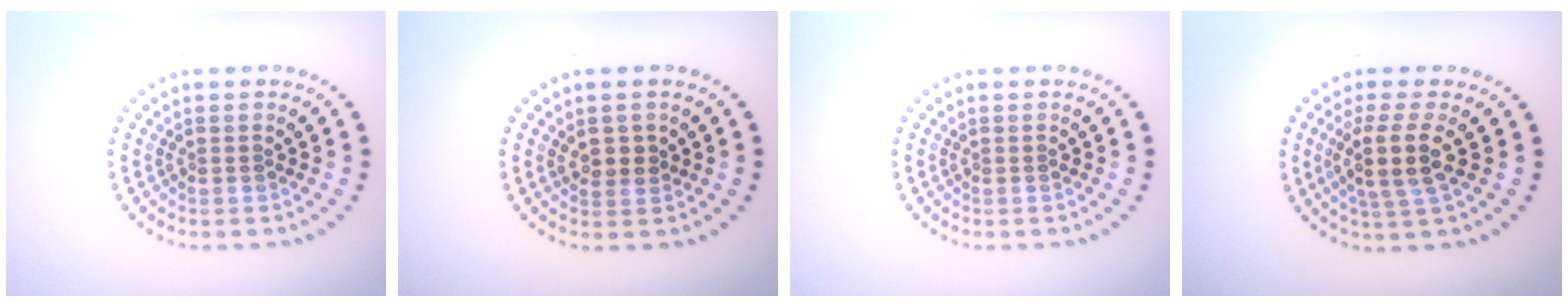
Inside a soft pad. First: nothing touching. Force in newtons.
{"total": 1.4, "press": 1.3, "slide": 0.5}
{"total": 0.0}
{"total": 3.9, "press": 3.2, "slide": 2.1}